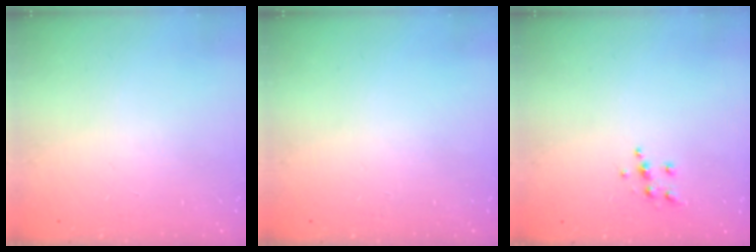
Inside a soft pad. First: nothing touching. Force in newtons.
{"total": 0.0}
{"total": 5.6, "press": 5.6, "slide": 0.5}